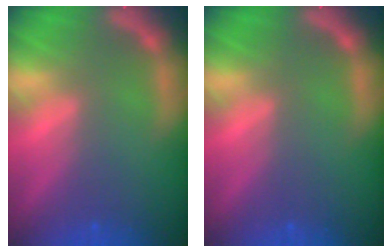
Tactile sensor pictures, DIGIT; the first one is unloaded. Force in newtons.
{"total": 0.0}